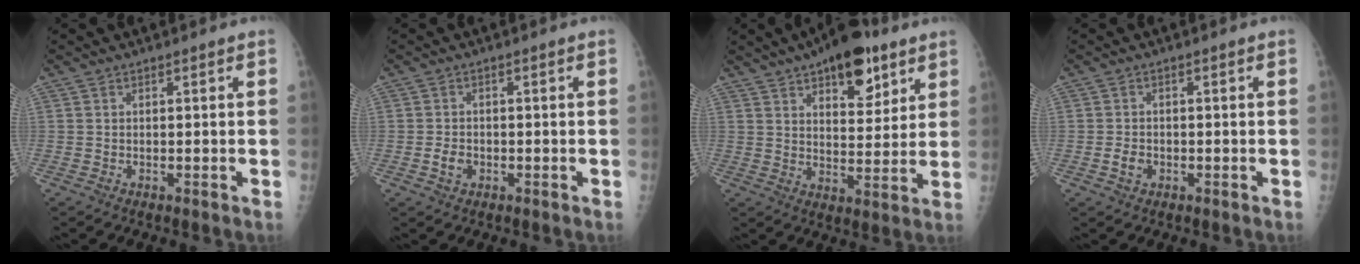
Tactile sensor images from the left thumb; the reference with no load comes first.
{"total": 2.6, "force": [-0.9, 2.0, 1.4], "torque": [-0.020, 0.005, -0.014]}
{"total": 14.1, "force": [8.2, 6.4, 9.5], "torque": [-0.099, -0.033, 0.123]}
{"total": 2.3, "force": [-0.8, 1.8, 1.3], "torque": [-0.017, 0.005, -0.013]}